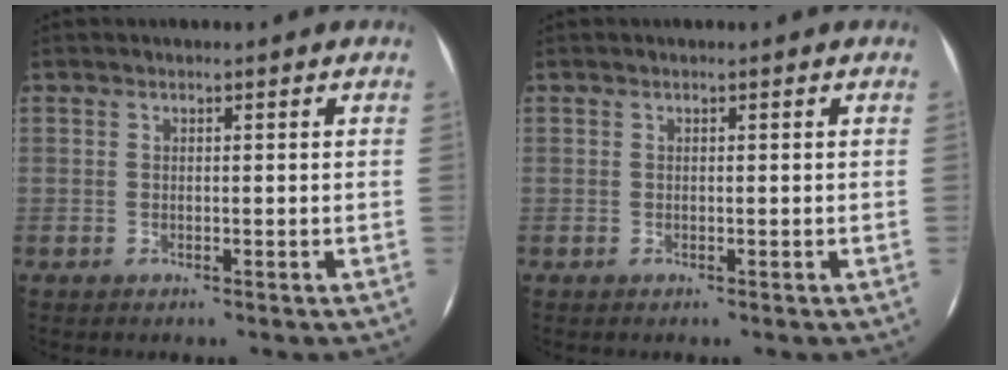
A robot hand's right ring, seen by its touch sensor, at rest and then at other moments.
{"total": 0.0}